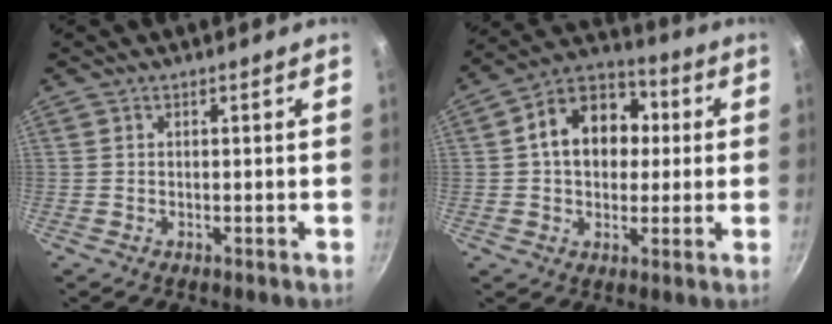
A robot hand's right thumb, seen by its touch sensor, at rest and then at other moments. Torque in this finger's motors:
{"motor_torque": [0.33, 3.06, 1.14, -0.53, 0.43]}